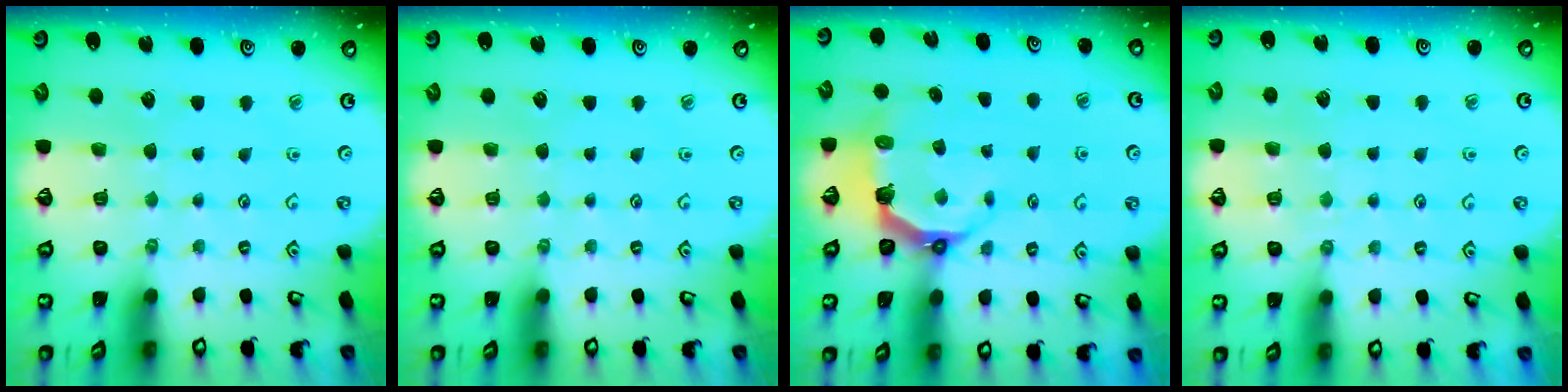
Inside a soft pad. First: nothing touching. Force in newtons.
{"total": 0.0}
{"total": 6.3, "press": 4.5, "slide": 4.3}
{"total": 2.8, "press": 2.8, "slide": 0.3}